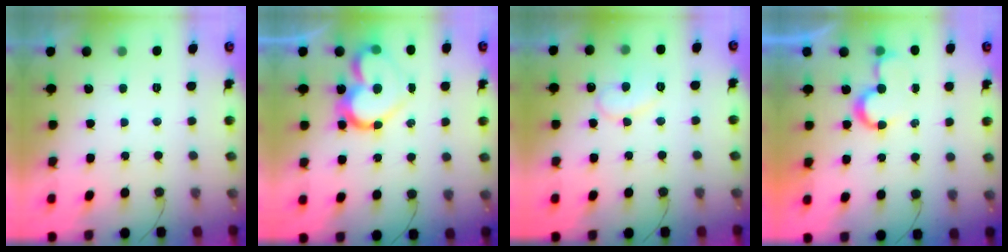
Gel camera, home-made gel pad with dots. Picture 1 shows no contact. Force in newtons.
{"total": 14.8, "press": 14.7, "slide": 1.3}
{"total": 9.9, "press": 9.9, "slide": 0.9}
{"total": 6.2, "press": 6.1, "slide": 0.7}